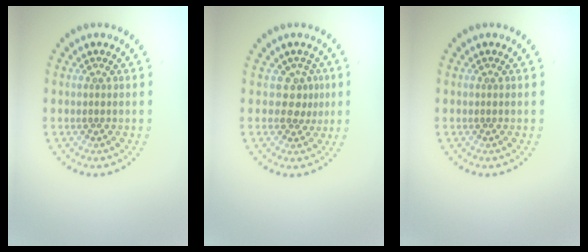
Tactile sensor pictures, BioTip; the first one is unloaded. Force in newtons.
{"total": 1.8, "press": 1.4, "slide": 1.2}
{"total": 0.0}